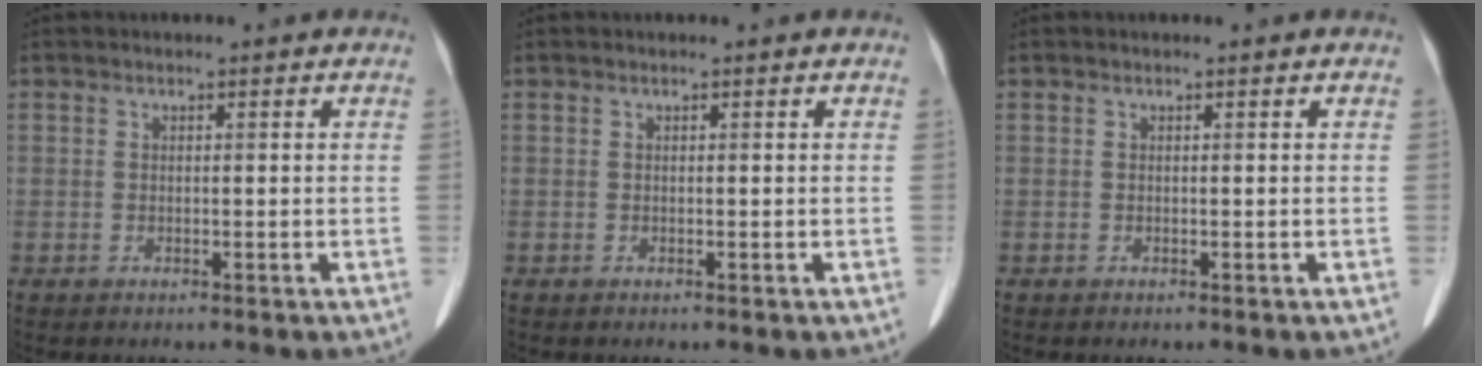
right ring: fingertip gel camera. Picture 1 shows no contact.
{"total": 0.0}
{"total": 0.0}